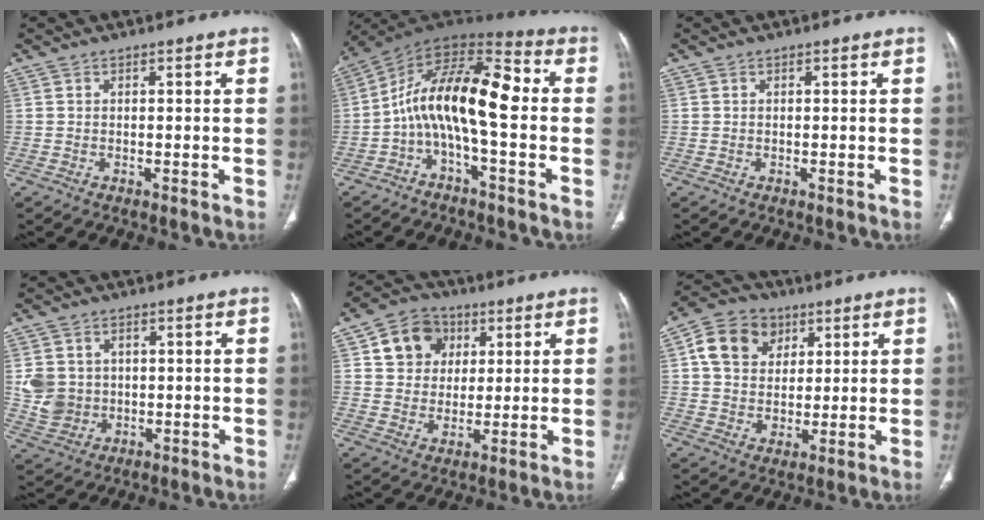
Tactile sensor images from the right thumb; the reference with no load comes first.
{"total": 15.4, "force": [-2.0, 6.1, 14.0], "torque": [-0.228, 0.076, -0.045]}
{"total": 0.0}
{"total": 4.6, "force": [0.3, 4.1, 2.1], "torque": [-0.030, 0.001, 0.013]}
{"total": 10.5, "force": [3.7, 8.8, 4.4], "torque": [-0.042, -0.007, 0.063]}
{"total": 12.3, "force": [4.2, 10.1, 5.7], "torque": [-0.080, -0.005, 0.072]}